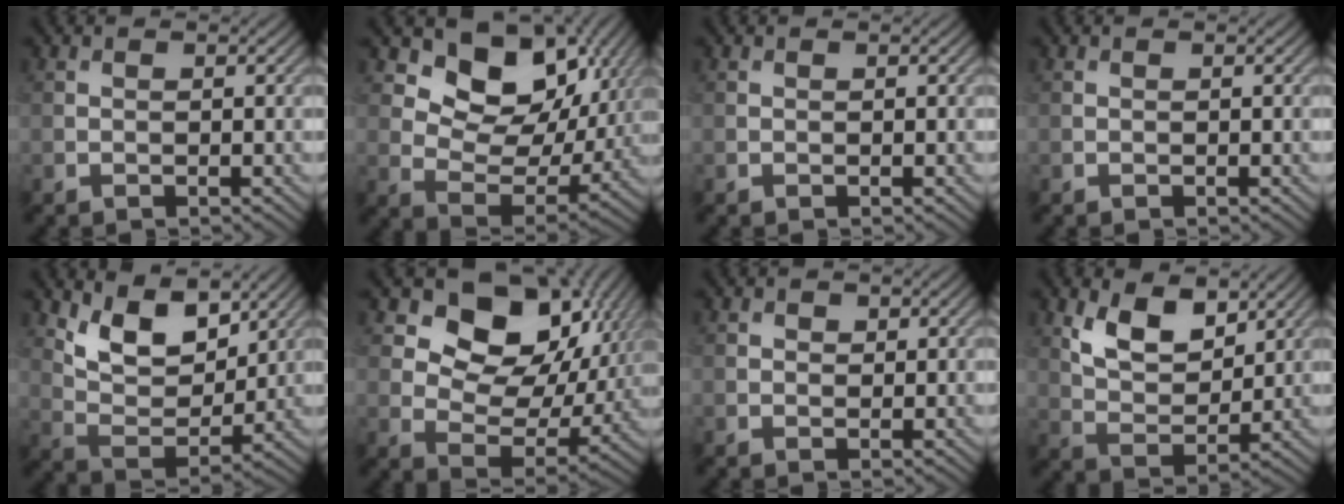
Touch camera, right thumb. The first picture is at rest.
{"total": 12.0, "force": [5.9, 7.9, 6.9], "torque": [-0.124, -0.006, 0.101]}
{"total": 0.0}
{"total": 0.0}
{"total": 8.5, "force": [5.2, 4.2, 5.2], "torque": [-0.107, -0.016, 0.095]}
{"total": 13.7, "force": [5.8, 9.3, 8.3], "torque": [-0.136, -0.003, 0.096]}
{"total": 0.8, "force": [0.4, 0.6, 0.2], "torque": [-0.002, -0.004, 0.005]}
{"total": 7.6, "force": [4.0, 4.1, 5.0], "torque": [-0.101, -0.013, 0.072]}